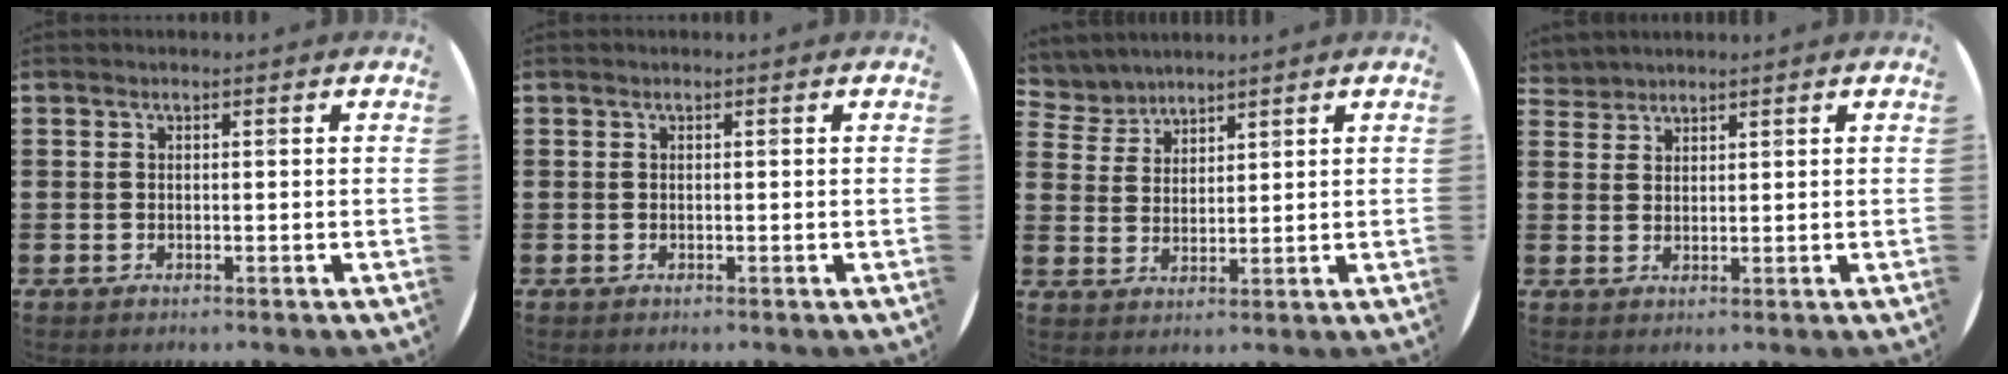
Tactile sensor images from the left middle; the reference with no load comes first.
{"total": 0.0}
{"total": 4.0, "force": [3.8, 1.3, -0.3], "torque": [-0.007, -0.011, 0.072]}
{"total": 2.2, "force": [2.1, 0.5, -0.3], "torque": [0.003, 0.001, 0.042]}